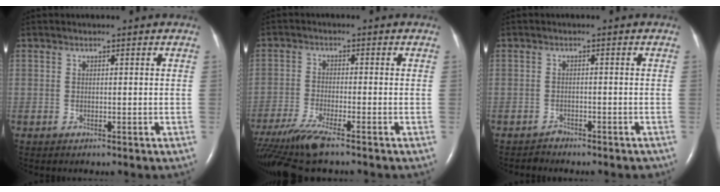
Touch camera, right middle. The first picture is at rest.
{"total": 9.1, "force": [-7.3, 0.0, 5.4], "torque": [-0.106, -0.028, -0.129]}
{"total": 2.3, "force": [-2.2, 0.8, -0.2], "torque": [0.006, -0.001, -0.028]}